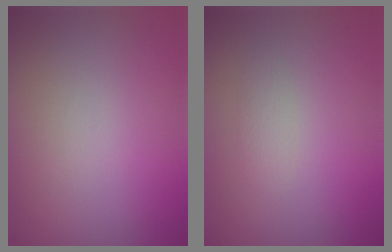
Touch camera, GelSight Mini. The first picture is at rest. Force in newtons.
{"total": 1.0, "press": 1.0, "slide": 0.0}